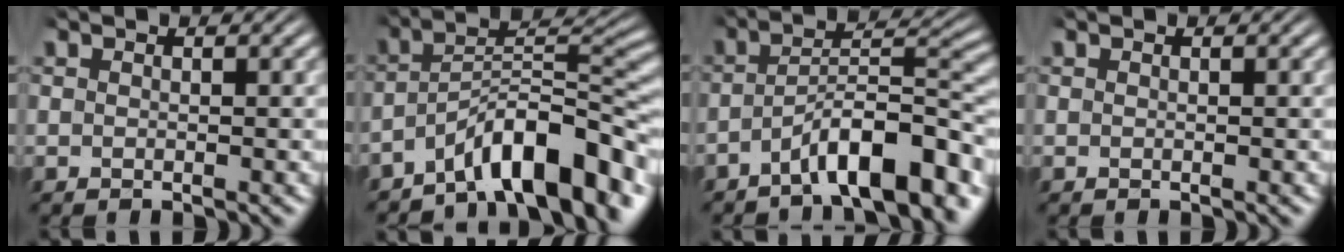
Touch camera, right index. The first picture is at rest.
{"total": 8.8, "force": [-4.5, 3.6, 6.7], "torque": [-0.117, -0.023, -0.064]}
{"total": 7.2, "force": [-3.9, 2.4, 5.5], "torque": [-0.088, -0.008, -0.061]}
{"total": 0.0}